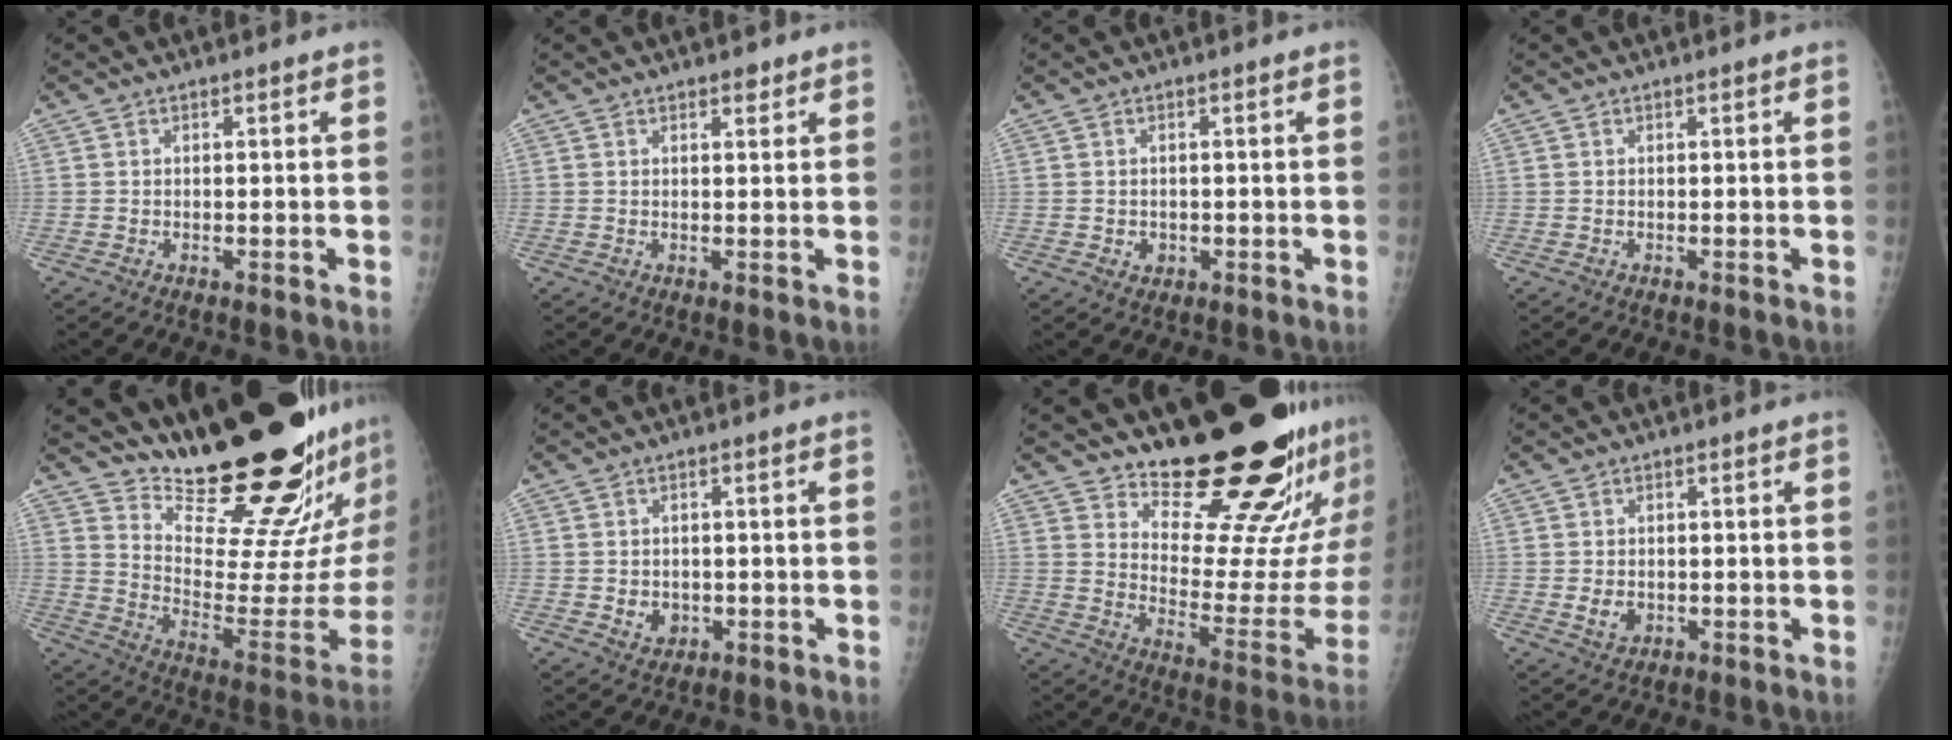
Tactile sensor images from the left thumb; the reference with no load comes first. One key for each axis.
{"total": 1.5, "fx": 1.1, "fy": 0.7, "fz": 0.7, "tx": -0.001, "ty": -0.006, "tz": 0.013}
{"total": 1.6, "fx": -0.3, "fy": 1.4, "fz": 0.6, "tx": -0.004, "ty": 0.002, "tz": 0.001}
{"total": 0.0}
{"total": 28.0, "fx": 23.8, "fy": 4.0, "fz": 14.2, "tx": -0.185, "ty": -0.197, "tz": 0.339}
{"total": 3.1, "fx": -0.4, "fy": 2.7, "fz": 1.5, "tx": -0.011, "ty": 0.000, "tz": 0.004}
{"total": 22.0, "fx": 18.6, "fy": 4.8, "fz": 10.7, "tx": -0.117, "ty": -0.179, "tz": 0.259}
{"total": 2.7, "fx": -0.3, "fy": 2.2, "fz": 1.6, "tx": -0.021, "ty": -0.002, "tz": 0.002}